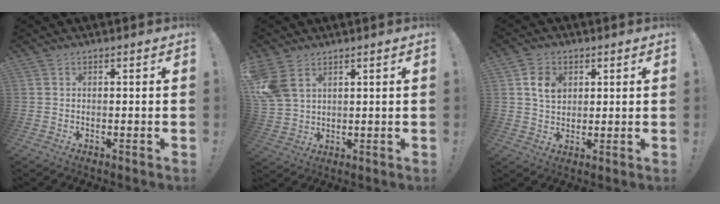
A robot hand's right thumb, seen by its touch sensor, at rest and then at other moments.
{"total": 8.5, "force": [4.2, 5.7, 4.8], "torque": [-0.100, -0.008, 0.087]}
{"total": 6.9, "force": [2.6, 5.2, 3.8], "torque": [-0.055, -0.002, 0.047]}